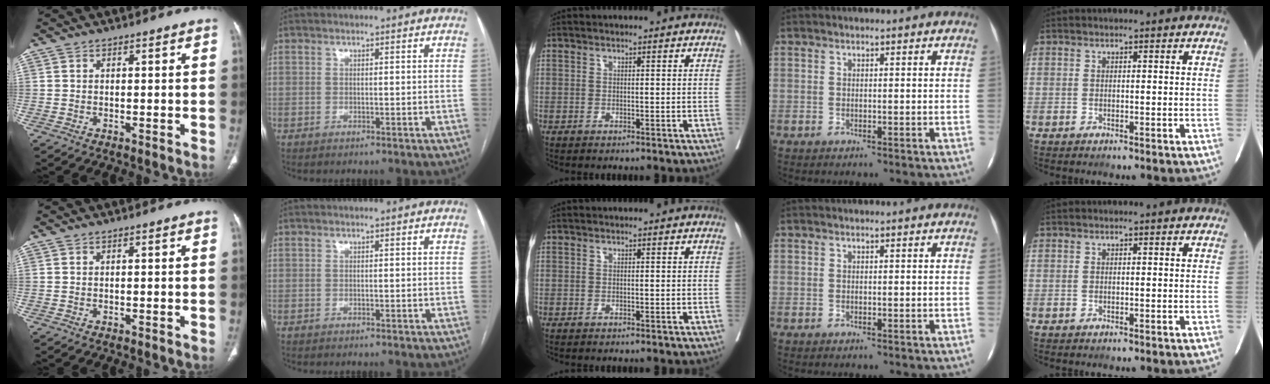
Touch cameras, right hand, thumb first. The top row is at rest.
{}